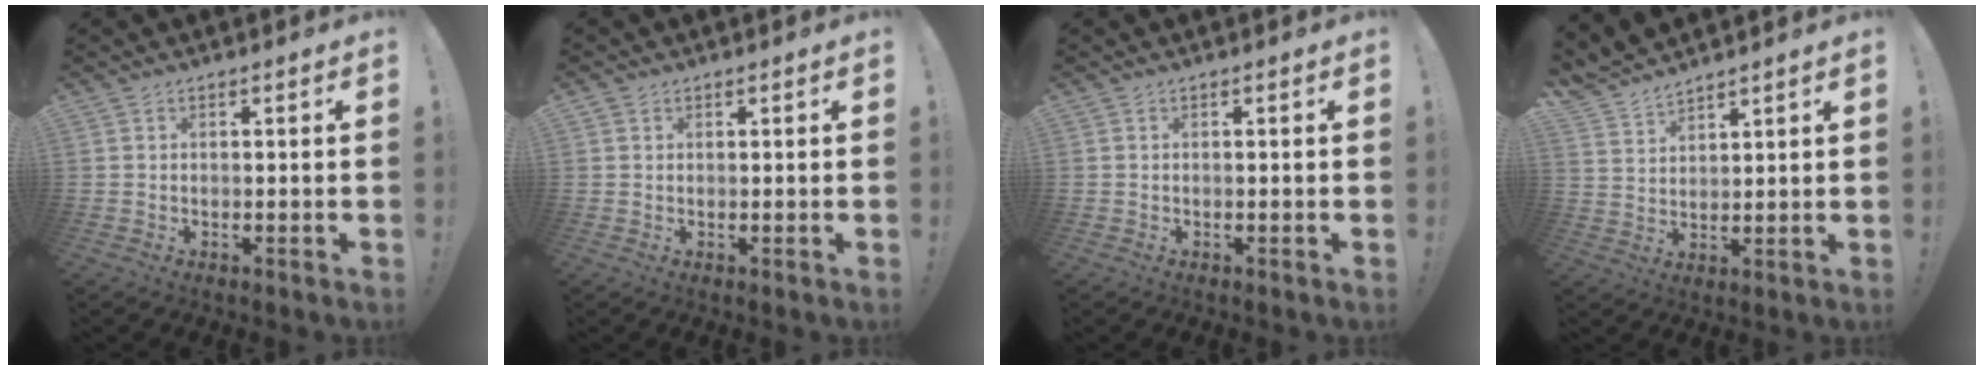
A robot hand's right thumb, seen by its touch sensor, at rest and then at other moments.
{"total": 0.7, "force": [0.4, 0.5, 0.1], "torque": [0.006, -0.002, 0.007]}
{"total": 0.0}
{"total": 6.3, "force": [5.9, 1.8, 1.3], "torque": [-0.038, -0.043, 0.114]}